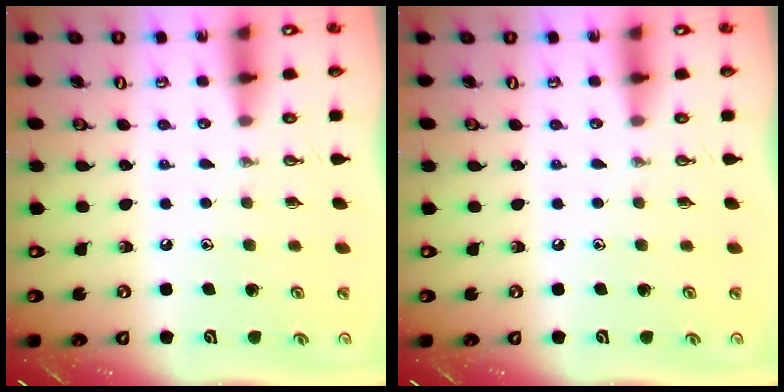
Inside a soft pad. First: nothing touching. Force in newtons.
{"total": 0.0}